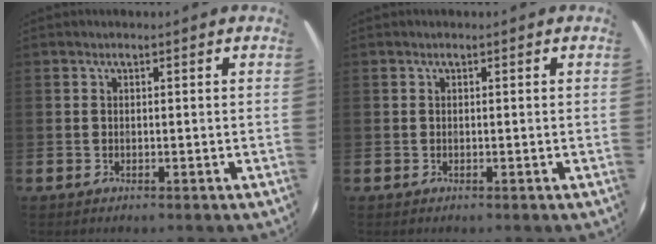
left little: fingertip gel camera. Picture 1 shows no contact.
{"total": 0.0}